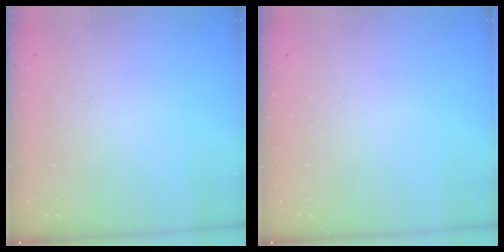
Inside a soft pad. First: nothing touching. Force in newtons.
{"total": 0.0}